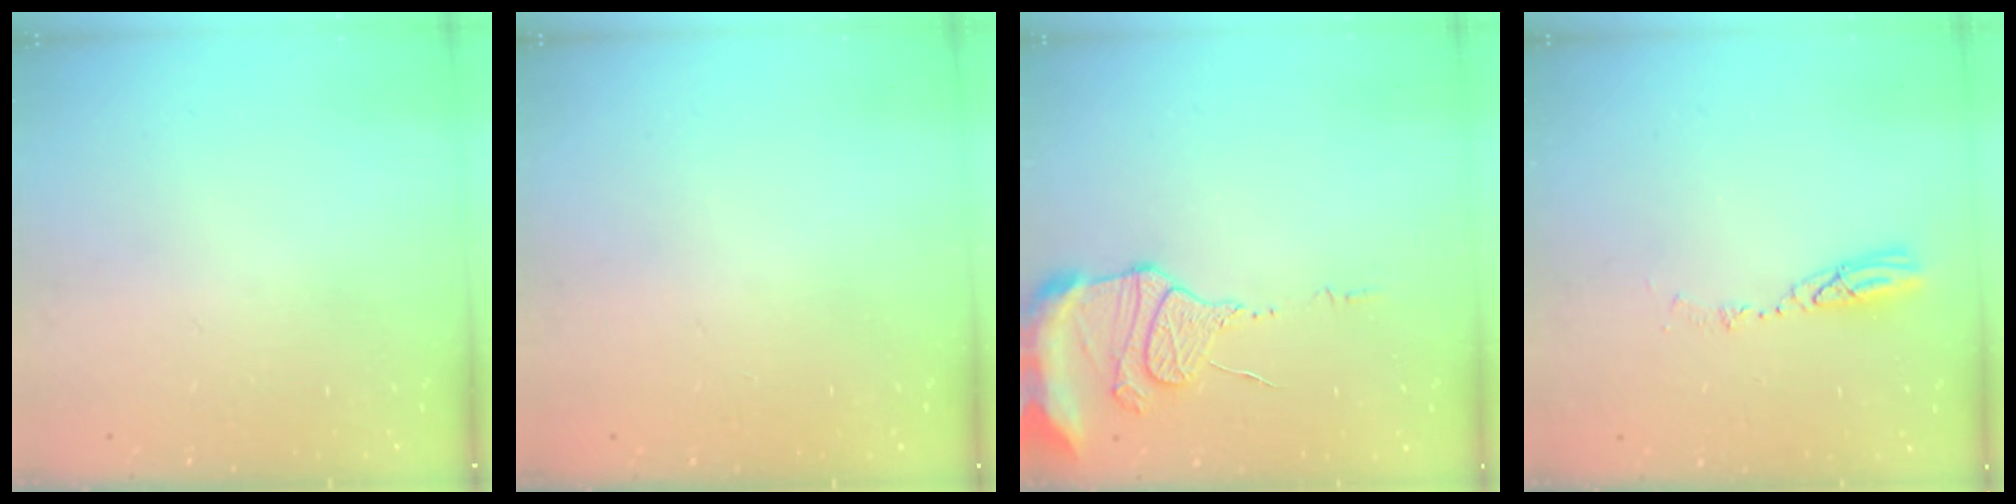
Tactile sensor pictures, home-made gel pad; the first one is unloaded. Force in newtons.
{"total": 0.0}
{"total": 12.5, "press": 12.4, "slide": 1.1}
{"total": 4.7, "press": 4.6, "slide": 0.5}